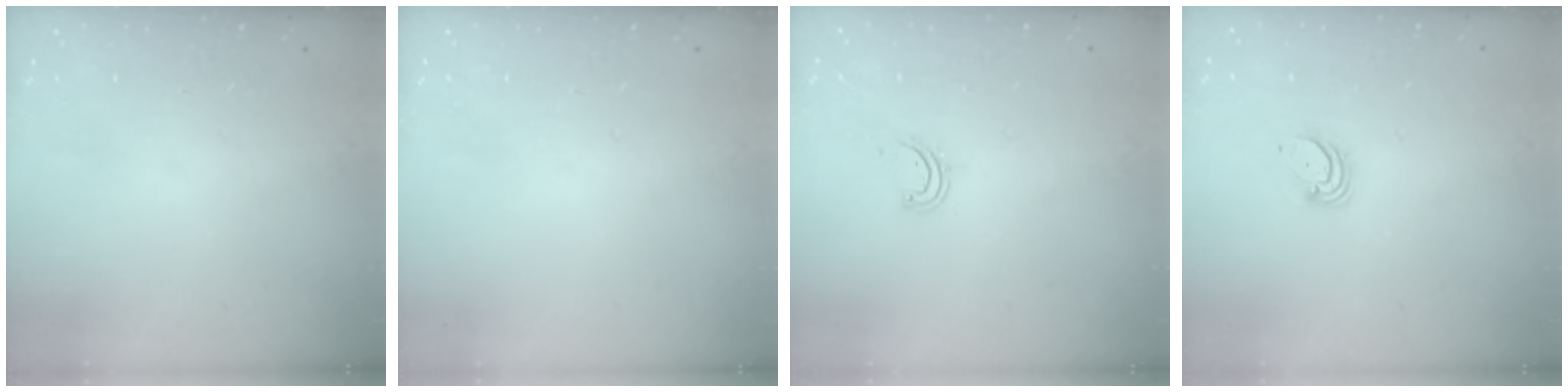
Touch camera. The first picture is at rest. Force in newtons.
{"total": 0.0}
{"total": 2.5, "press": 2.5, "slide": 0.3}
{"total": 2.0, "press": 2.0, "slide": 0.1}